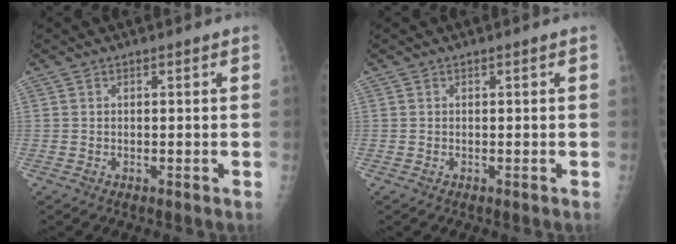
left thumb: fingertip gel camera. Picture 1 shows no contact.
{"total": 0.0}